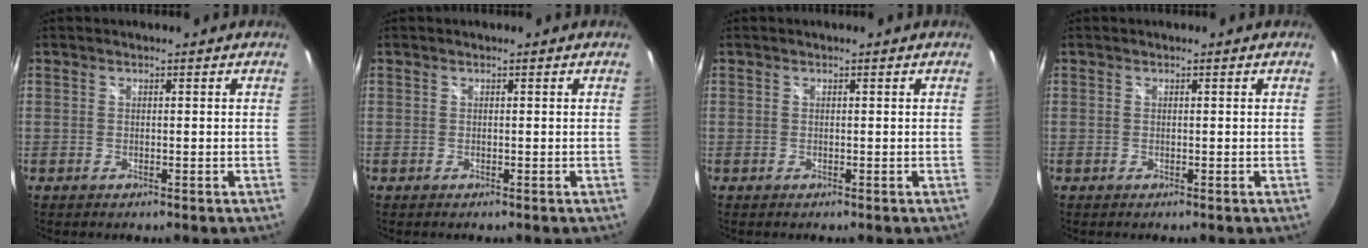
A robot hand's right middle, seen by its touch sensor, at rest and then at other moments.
{"total": 0.0}
{"total": 0.0}
{"total": 0.0}